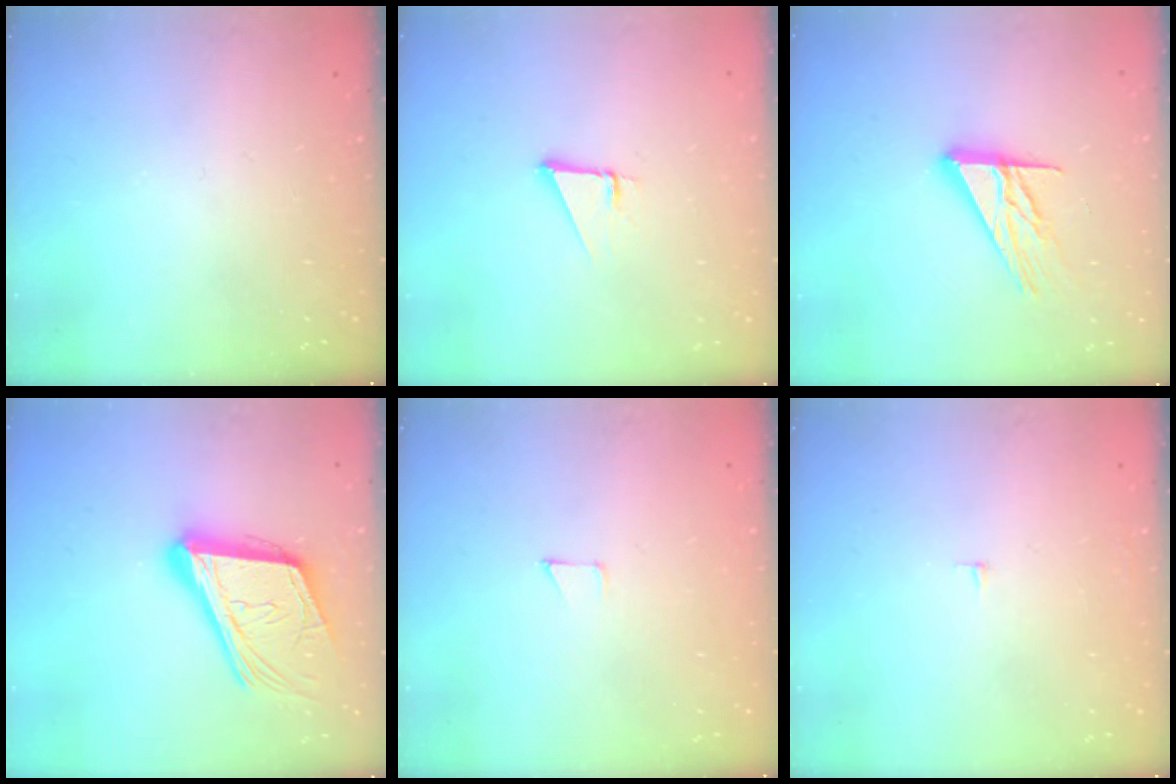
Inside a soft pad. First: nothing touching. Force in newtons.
{"total": 2.3, "press": 2.3, "slide": 0.0}
{"total": 12.7, "press": 12.6, "slide": 1.1}
{"total": 21.2, "press": 20.8, "slide": 4.3}
{"total": 2.8, "press": 2.8, "slide": 0.2}
{"total": 2.7, "press": 2.7, "slide": 0.2}